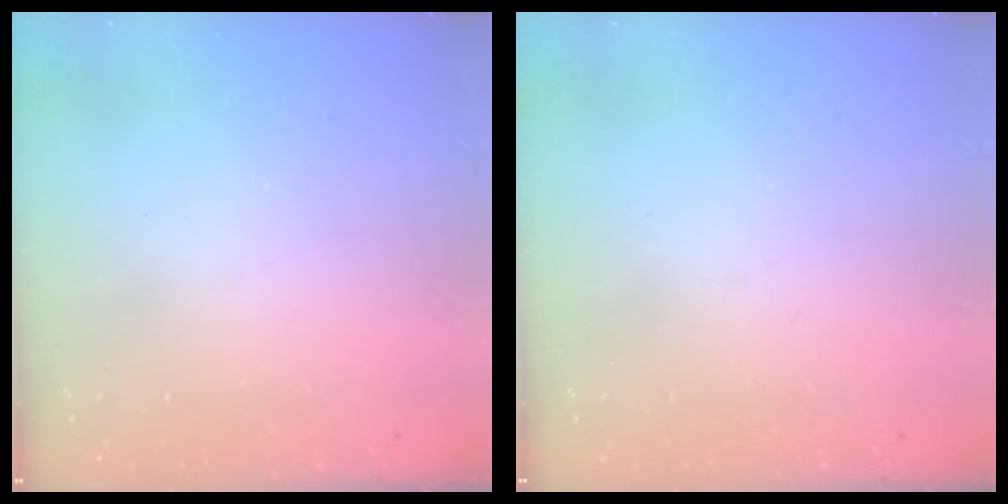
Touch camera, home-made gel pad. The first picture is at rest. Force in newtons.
{"total": 0.0}